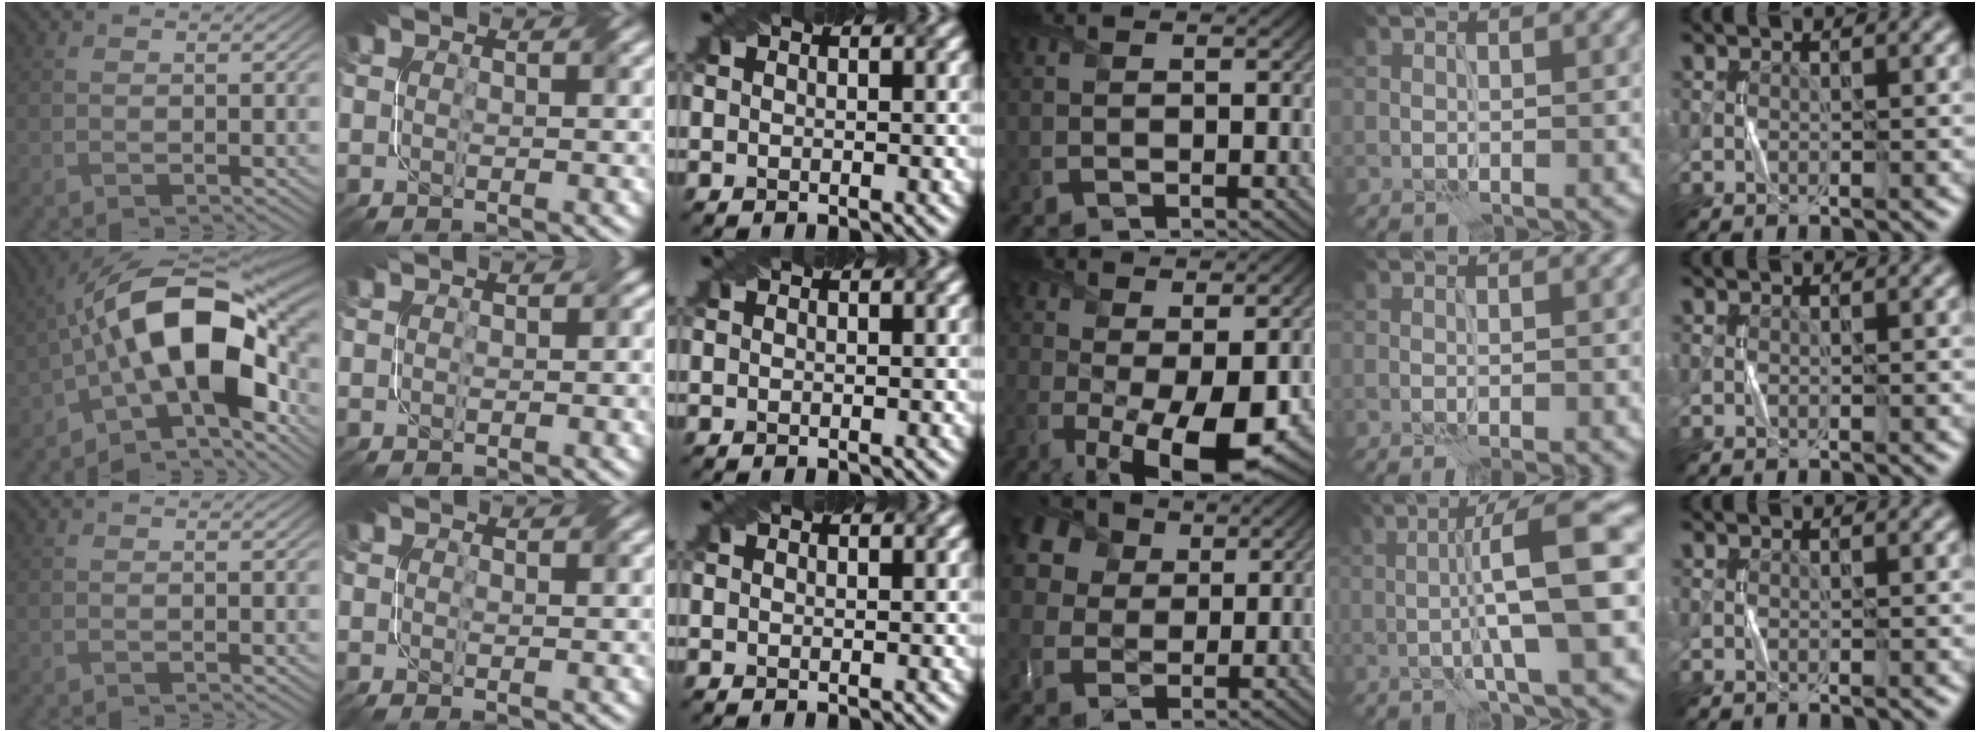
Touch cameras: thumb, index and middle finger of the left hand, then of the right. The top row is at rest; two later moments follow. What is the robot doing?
{"motion": "fold", "object": "napkin"}